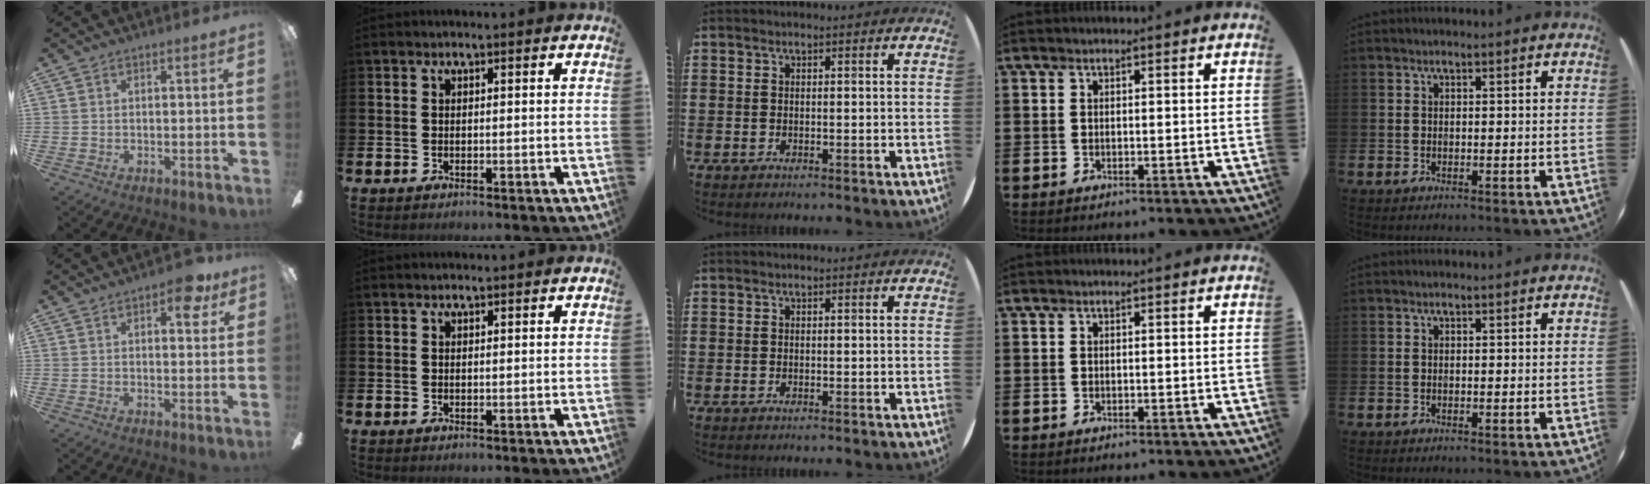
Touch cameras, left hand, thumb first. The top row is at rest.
{"thumb": {"total": 6.9, "force": [3.5, 3.0, 5.1], "torque": [-0.050, -0.014, 0.050]}, "index": {"total": 0.6, "force": [0.5, 0.1, 0.1], "torque": [-0.002, 0.002, 0.009]}}